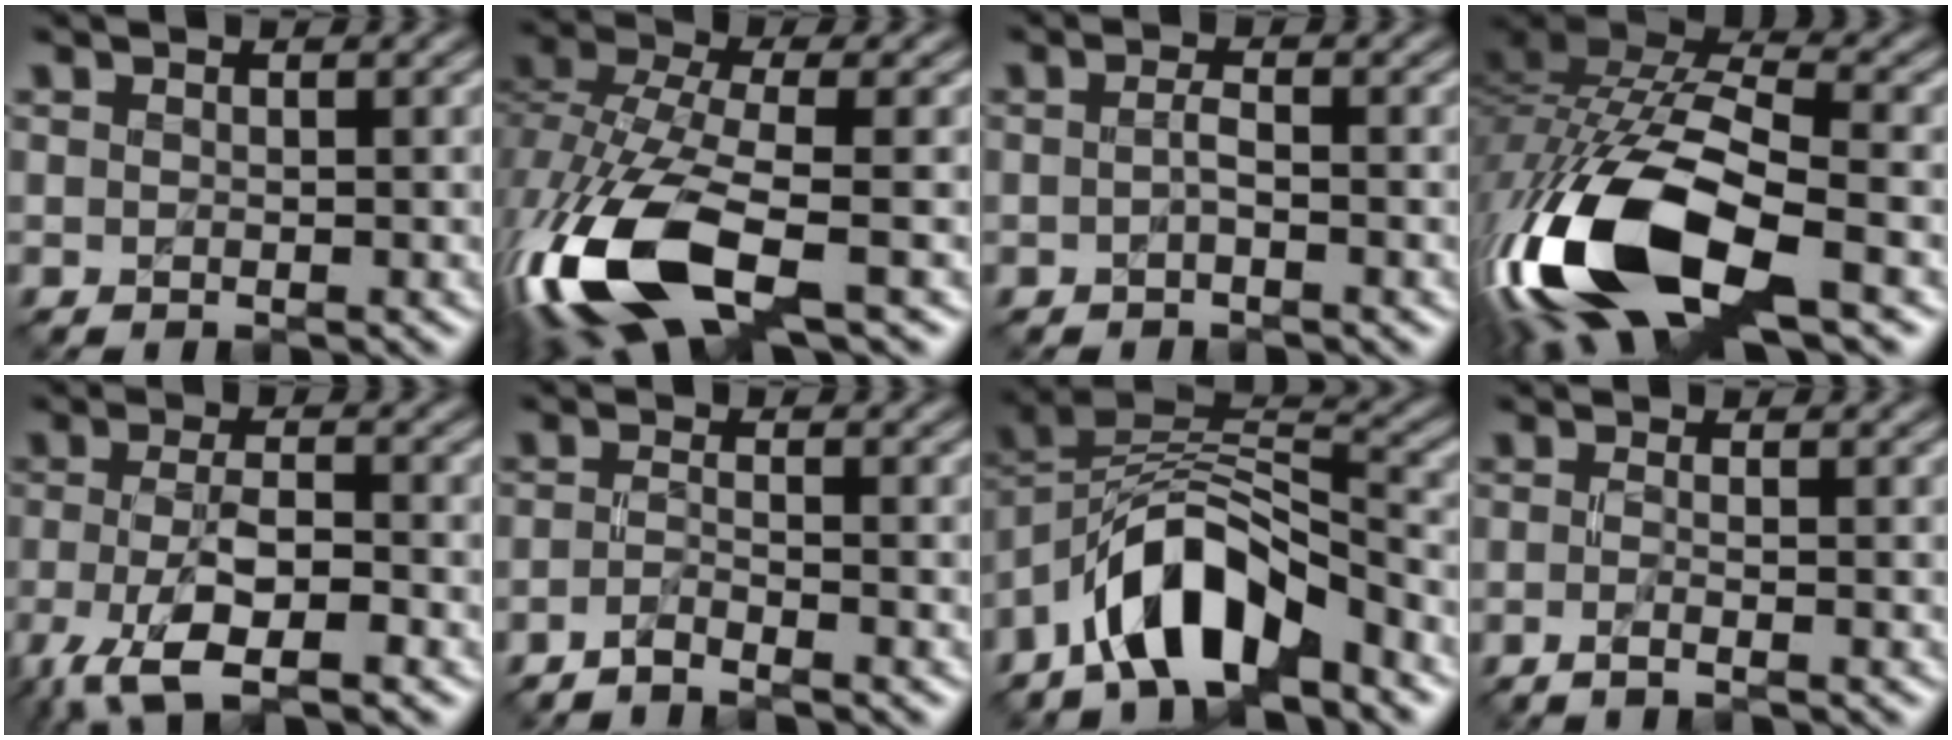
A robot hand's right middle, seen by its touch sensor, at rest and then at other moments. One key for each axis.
{"total": 13.1, "fx": -5.4, "fy": 5.7, "fz": 10.5, "tx": -0.260, "ty": -0.032, "tz": -0.100}
{"total": 0.8, "fx": -0.3, "fy": 0.0, "fz": 0.7, "tx": -0.017, "ty": 0.001, "tz": -0.007}
{"total": 16.8, "fx": -7.5, "fy": 7.5, "fz": 13.0, "tx": -0.291, "ty": -0.037, "tz": -0.121}
{"total": 7.4, "fx": -4.0, "fy": 2.5, "fz": 5.8, "tx": -0.117, "ty": -0.008, "tz": -0.074}
{"total": 2.1, "fx": -1.7, "fy": 0.4, "fz": 1.2, "tx": -0.018, "ty": 0.000, "tz": -0.049}
{"total": 8.3, "fx": -5.2, "fy": 3.4, "fz": 5.5, "tx": -0.086, "ty": 0.016, "tz": -0.099}
{"total": 2.0, "fx": -0.9, "fy": 0.7, "fz": 1.6, "tx": -0.021, "ty": -0.008, "tz": -0.023}